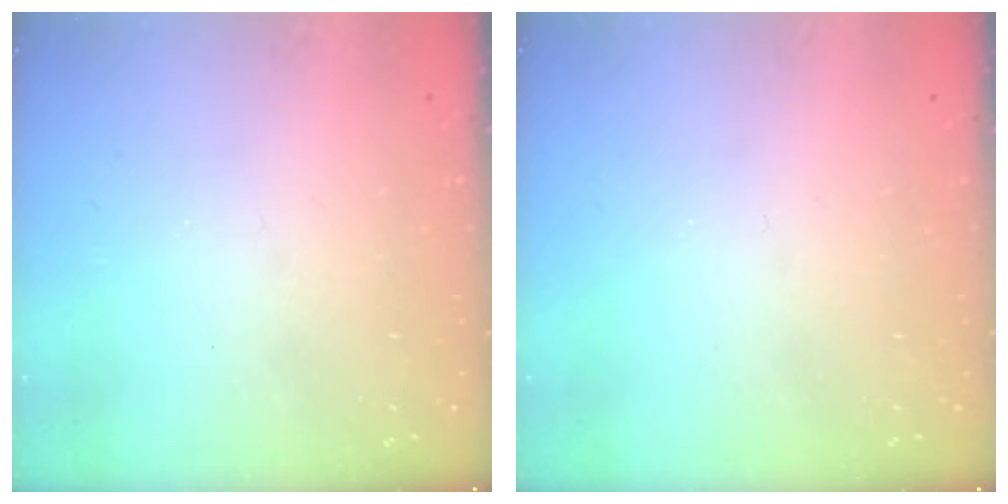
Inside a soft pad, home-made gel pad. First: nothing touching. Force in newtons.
{"total": 0.0}